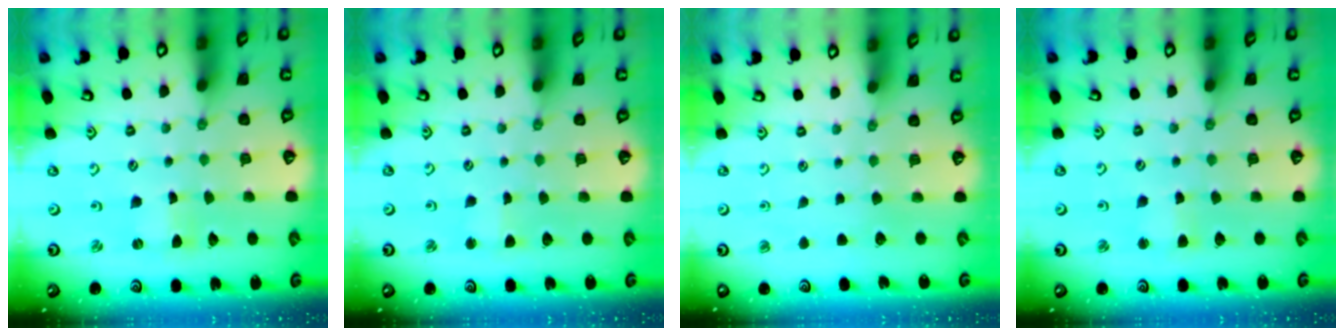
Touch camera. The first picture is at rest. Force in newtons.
{"total": 1.8, "press": 1.8, "slide": 0.2}
{"total": 0.0}
{"total": 3.3, "press": 3.3, "slide": 0.3}